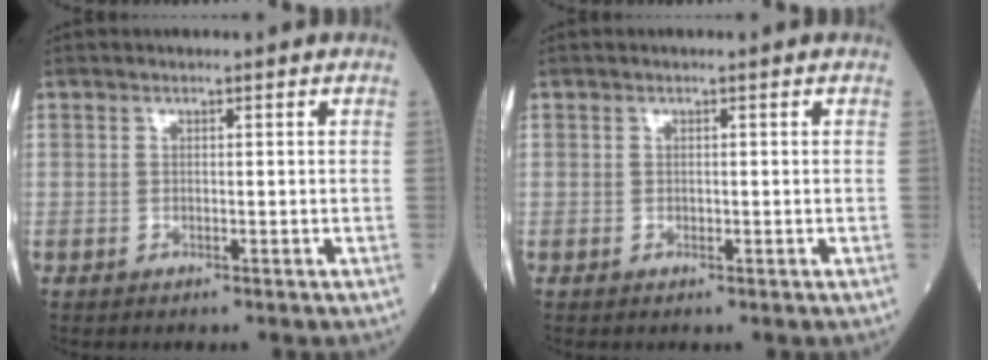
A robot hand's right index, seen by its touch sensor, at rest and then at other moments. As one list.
[{"total": 0.0}]